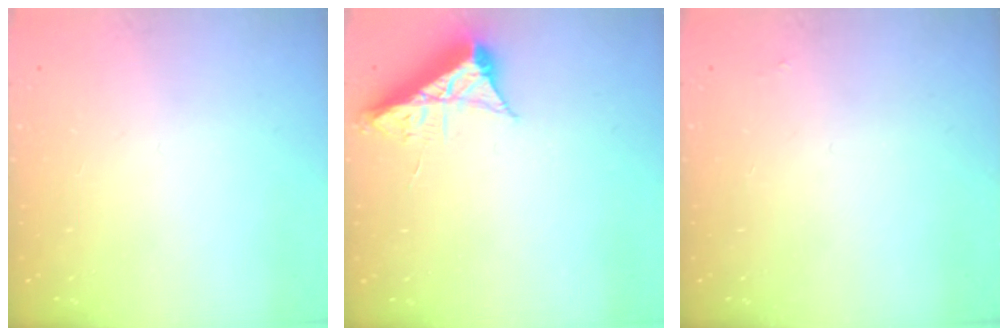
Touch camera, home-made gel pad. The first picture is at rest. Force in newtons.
{"total": 8.2, "press": 8.2, "slide": 0.3}
{"total": 1.9, "press": 1.9, "slide": 0.3}